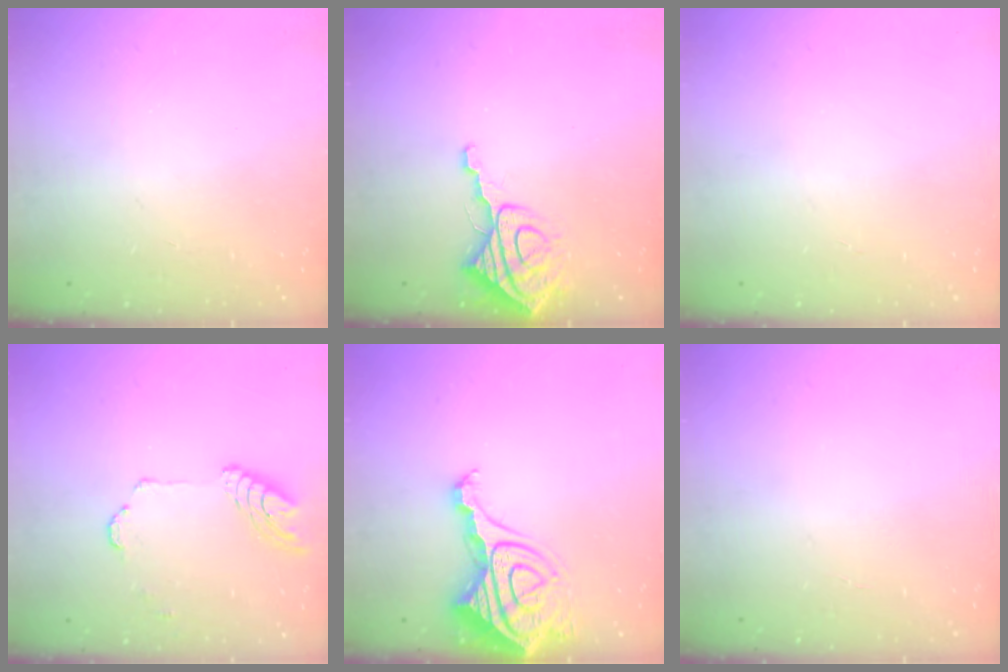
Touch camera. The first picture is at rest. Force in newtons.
{"total": 8.2, "press": 8.1, "slide": 0.7}
{"total": 0.0}
{"total": 9.8, "press": 9.7, "slide": 0.7}
{"total": 15.2, "press": 15.2, "slide": 1.4}
{"total": 1.8, "press": 1.8, "slide": 0.2}